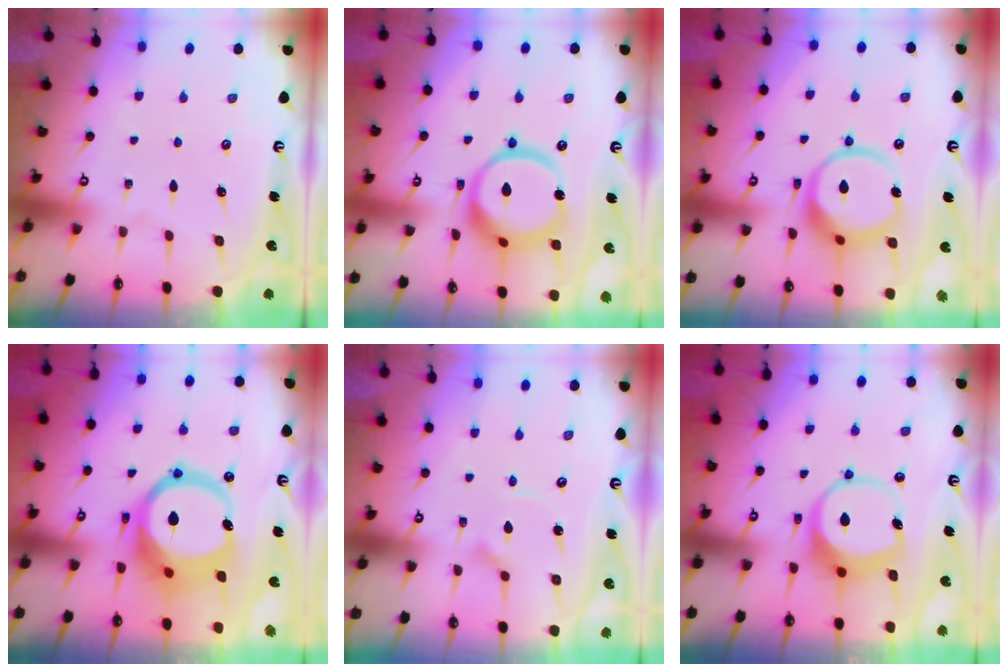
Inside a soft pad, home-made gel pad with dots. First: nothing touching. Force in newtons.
{"total": 17.9, "press": 17.8, "slide": 1.9}
{"total": 12.7, "press": 12.6, "slide": 1.5}
{"total": 16.6, "press": 16.5, "slide": 1.9}
{"total": 3.3, "press": 3.3, "slide": 0.4}
{"total": 8.8, "press": 8.7, "slide": 1.6}